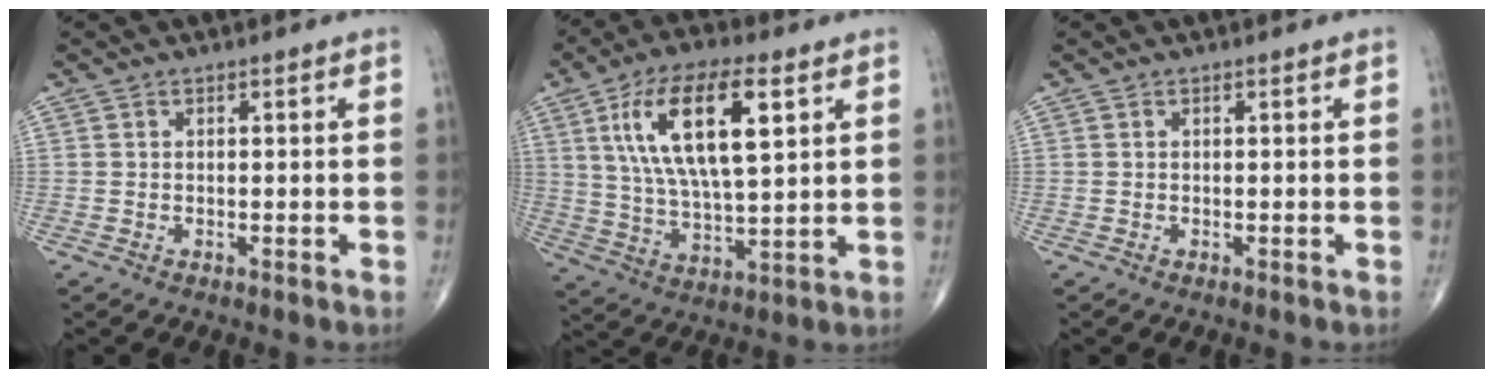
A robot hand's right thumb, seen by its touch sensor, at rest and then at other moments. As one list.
[{"total": 17.8, "force": [6.2, 6.5, 15.3], "torque": [-0.277, -0.010, 0.113]}, {"total": 0.0}]